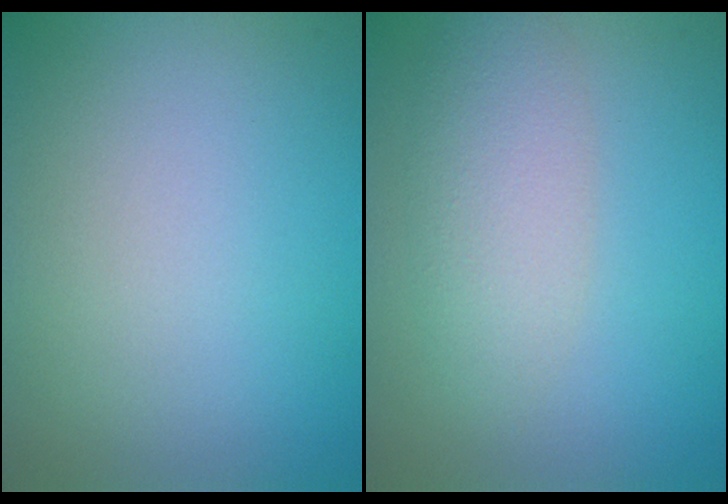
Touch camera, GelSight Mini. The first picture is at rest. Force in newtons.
{"total": 3.5, "press": 3.5, "slide": 0.1}